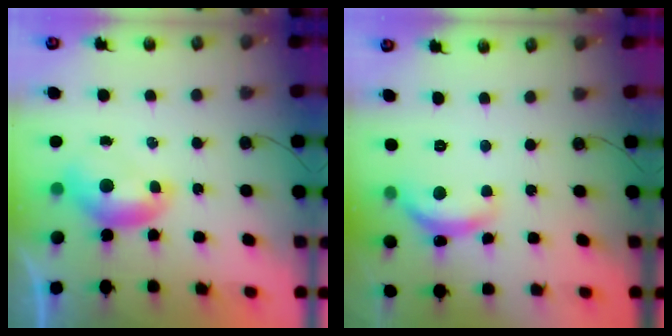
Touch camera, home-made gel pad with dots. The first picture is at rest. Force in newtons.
{"total": 6.8, "press": 6.8, "slide": 0.7}